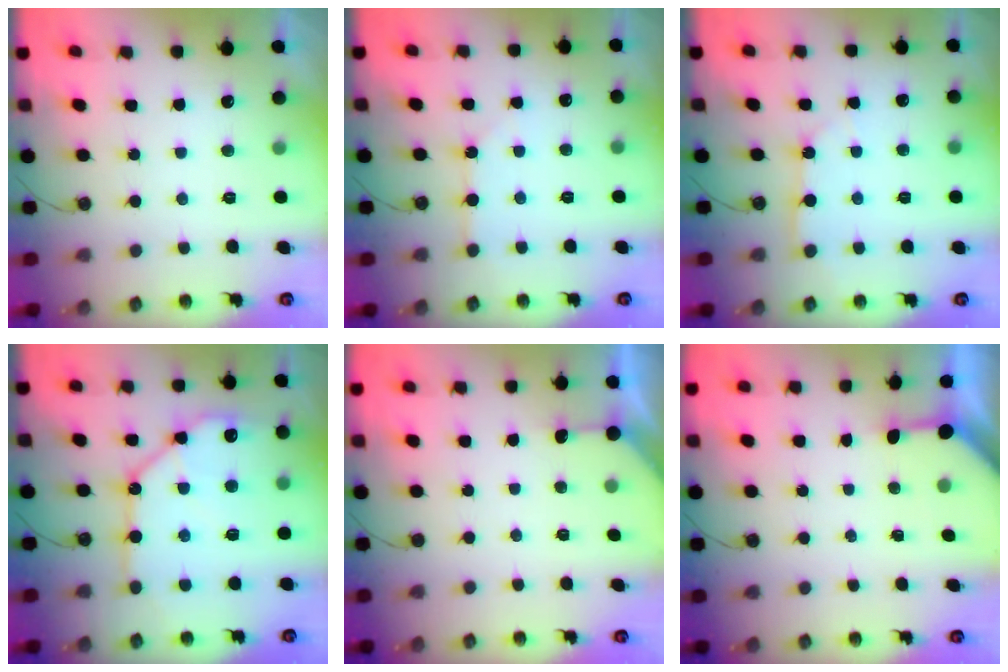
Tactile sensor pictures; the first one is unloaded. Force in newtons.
{"total": 2.1, "press": 2.1, "slide": 0.3}
{"total": 3.0, "press": 3.0, "slide": 0.4}
{"total": 15.6, "press": 15.5, "slide": 1.8}
{"total": 3.0, "press": 2.9, "slide": 0.4}
{"total": 3.4, "press": 3.4, "slide": 0.4}